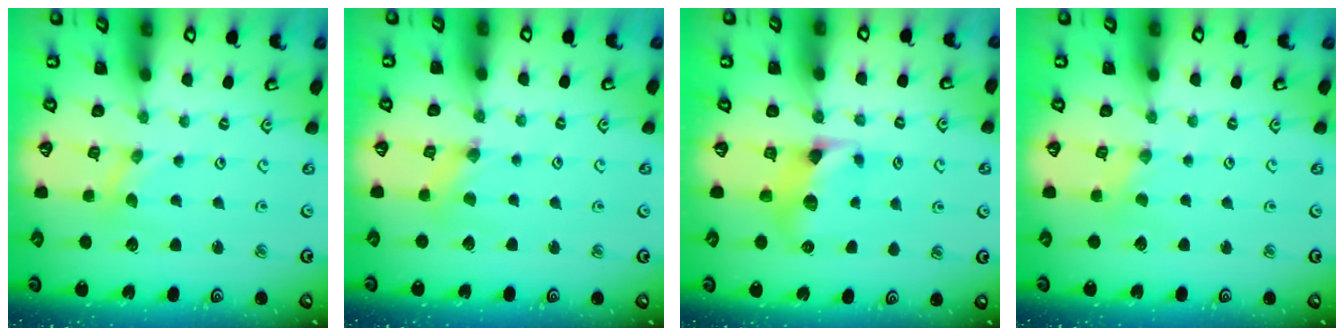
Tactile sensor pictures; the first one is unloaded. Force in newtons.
{"total": 1.0, "press": 1.0, "slide": 0.3}
{"total": 6.8, "press": 6.8, "slide": 0.5}
{"total": 0.0}